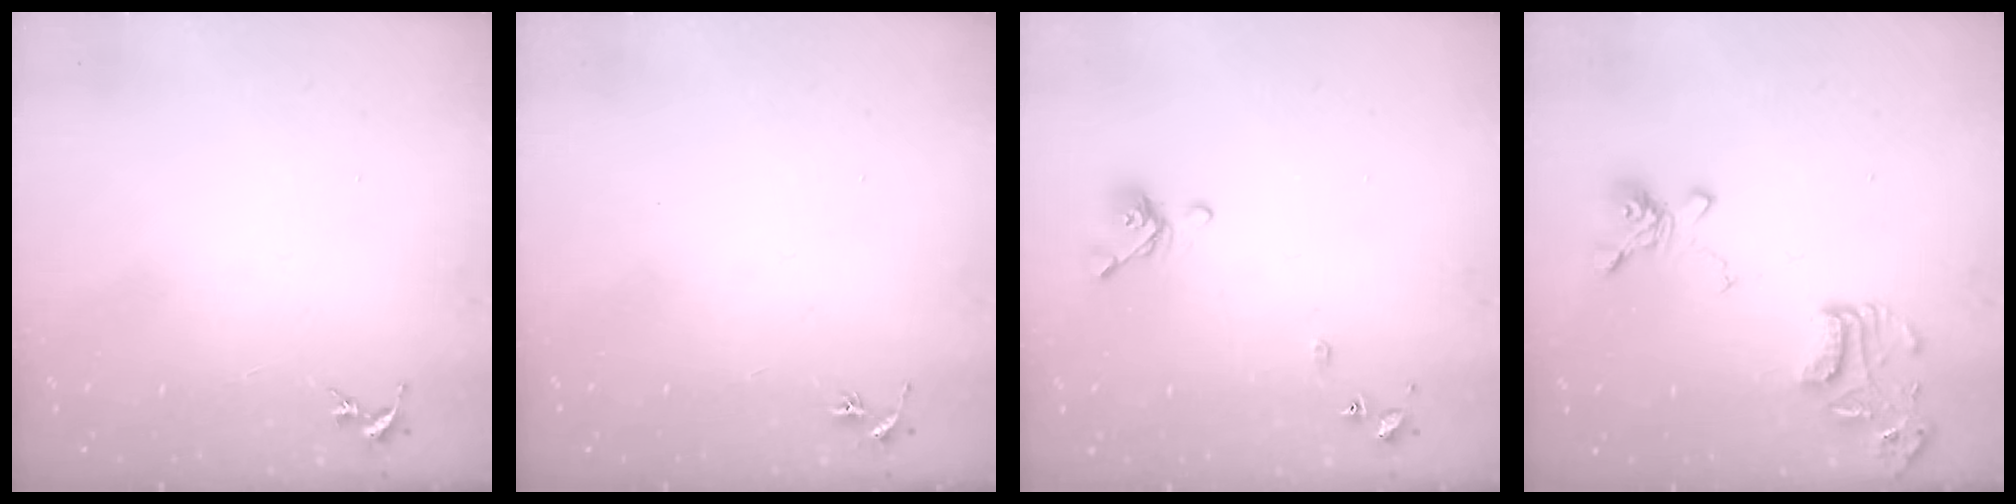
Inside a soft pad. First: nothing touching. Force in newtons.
{"total": 3.0, "press": 3.0, "slide": 0.3}
{"total": 8.6, "press": 8.4, "slide": 1.4}
{"total": 15.9, "press": 15.8, "slide": 1.7}